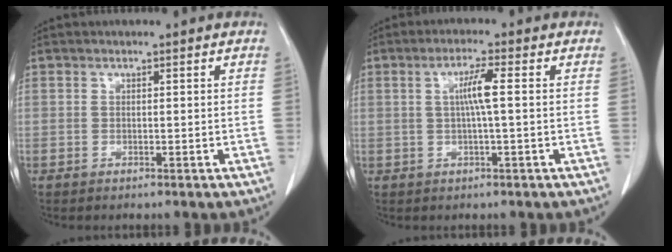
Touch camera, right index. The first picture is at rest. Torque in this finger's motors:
{"motor_torque": [0.42, -0.07, 0.28, 0.09]}